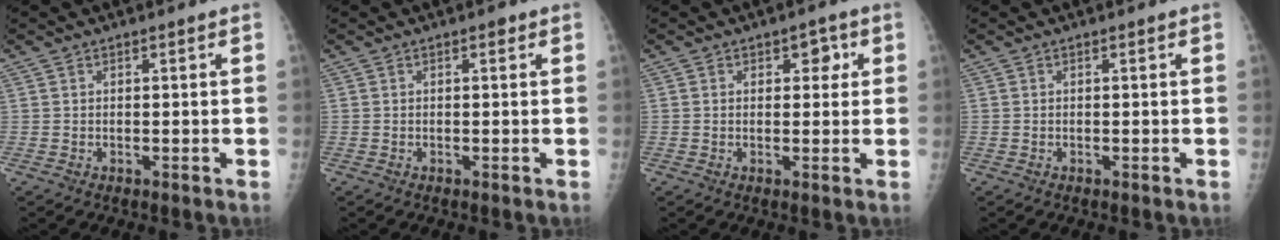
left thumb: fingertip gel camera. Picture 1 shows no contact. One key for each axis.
{"total": 0.7, "fx": 0.3, "fy": 0.4, "fz": 0.5, "tx": -0.002, "ty": 0.001, "tz": 0.001}
{"total": 3.8, "fx": 1.1, "fy": 2.7, "fz": 2.4, "tx": -0.001, "ty": 0.001, "tz": 0.009}
{"total": 0.0}